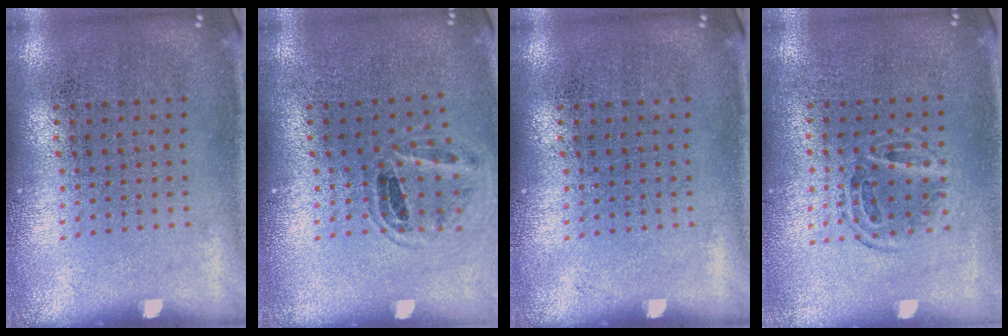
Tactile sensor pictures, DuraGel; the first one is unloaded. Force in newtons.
{"total": 0.9, "press": 0.9, "slide": 0.1}
{"total": 0.0}
{"total": 1.0, "press": 0.9, "slide": 0.4}